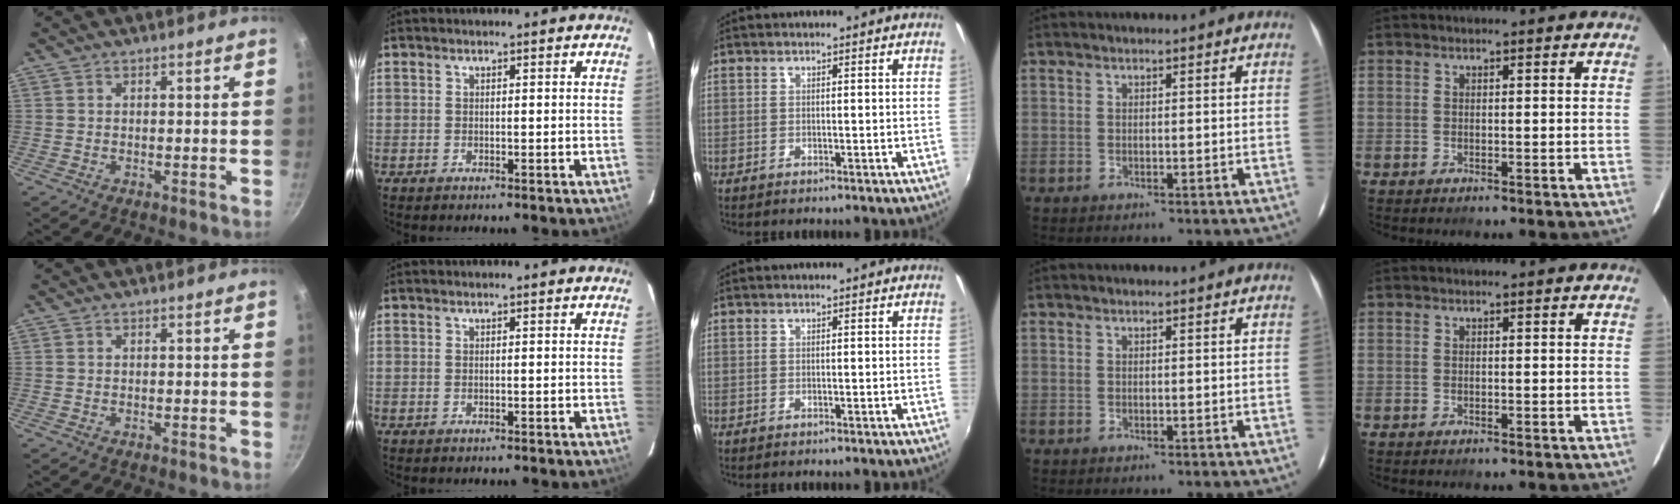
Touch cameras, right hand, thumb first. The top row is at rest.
{}